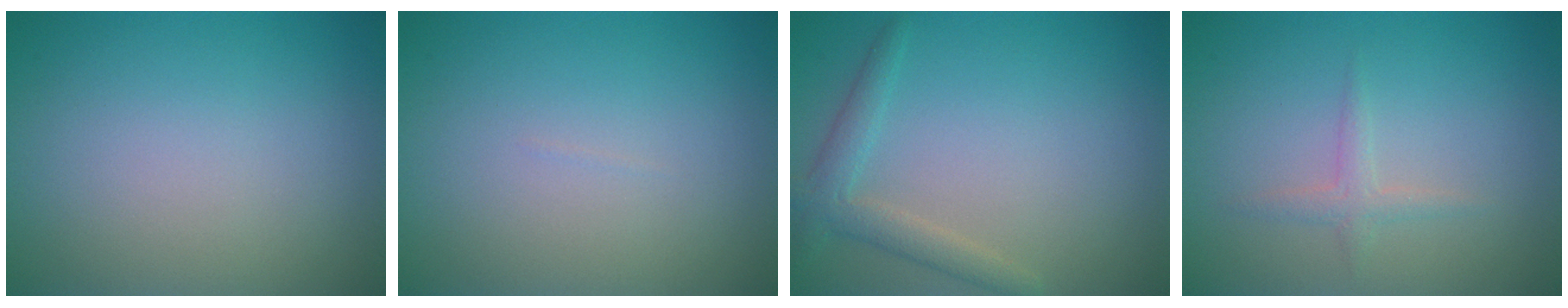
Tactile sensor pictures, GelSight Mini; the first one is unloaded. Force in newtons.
{"total": 0.0}
{"total": 2.5, "press": 2.5, "slide": 0.2}
{"total": 1.3, "press": 1.3, "slide": 0.1}